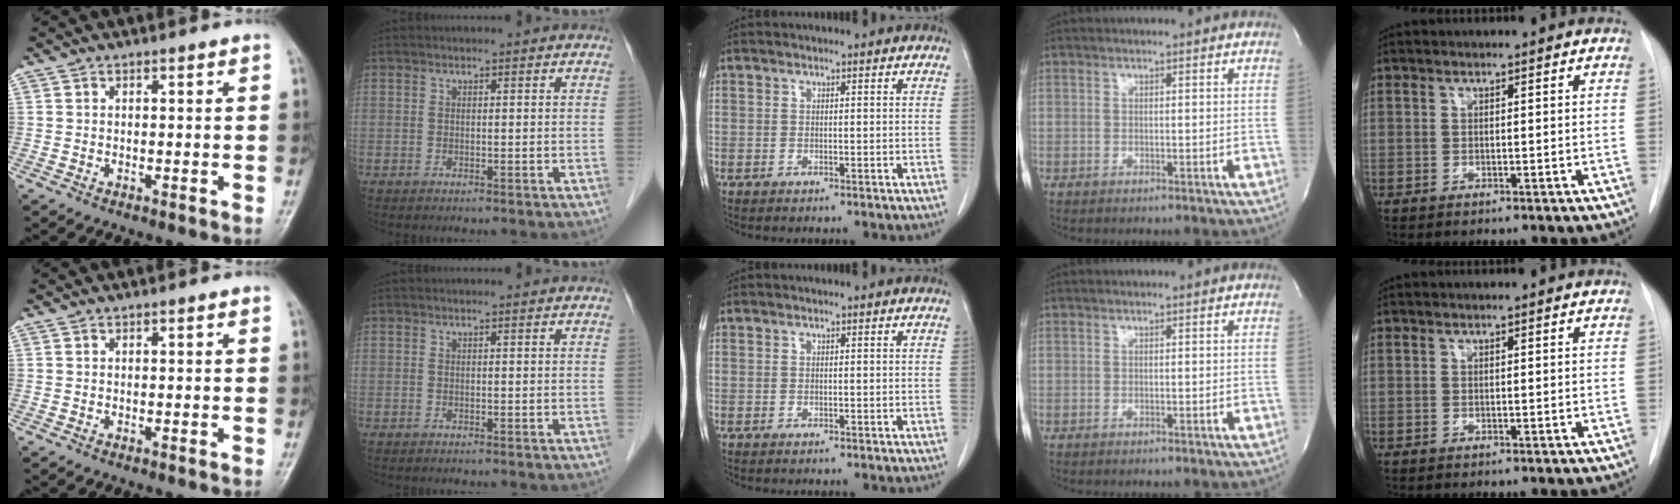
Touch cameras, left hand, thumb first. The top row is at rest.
{}